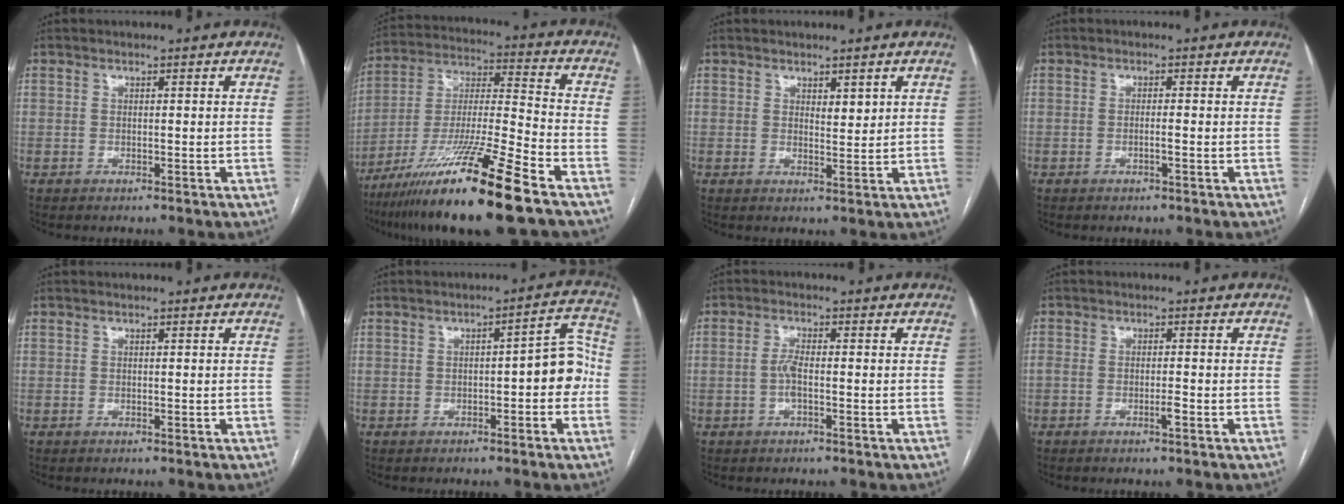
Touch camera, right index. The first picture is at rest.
{"total": 20.2, "force": [-13.3, -0.2, 15.2], "torque": [-0.278, -0.040, -0.237]}
{"total": 1.9, "force": [1.1, 0.7, 1.3], "torque": [-0.020, -0.007, 0.022]}
{"total": 1.1, "force": [-0.4, -0.1, 1.0], "torque": [-0.019, 0.001, -0.008]}
{"total": 0.0}
{"total": 6.7, "force": [-1.2, 2.0, 6.2], "torque": [-0.065, 0.035, -0.017]}
{"total": 2.6, "force": [-0.6, 0.6, 2.5], "torque": [-0.055, 0.000, -0.013]}
{"total": 1.8, "force": [-0.9, 0.2, 1.5], "torque": [-0.031, 0.001, -0.017]}